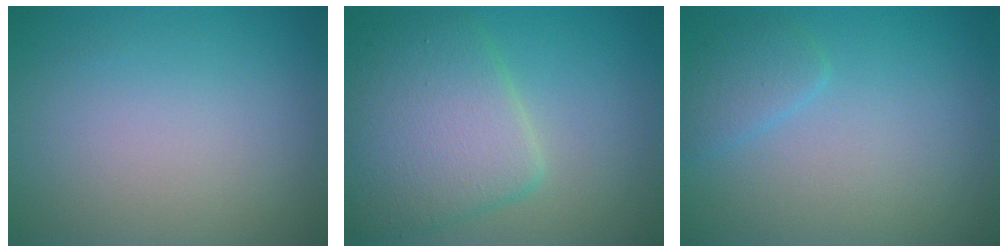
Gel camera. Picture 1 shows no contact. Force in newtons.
{"total": 6.9, "press": 6.9, "slide": 0.2}
{"total": 1.6, "press": 1.6, "slide": 0.2}